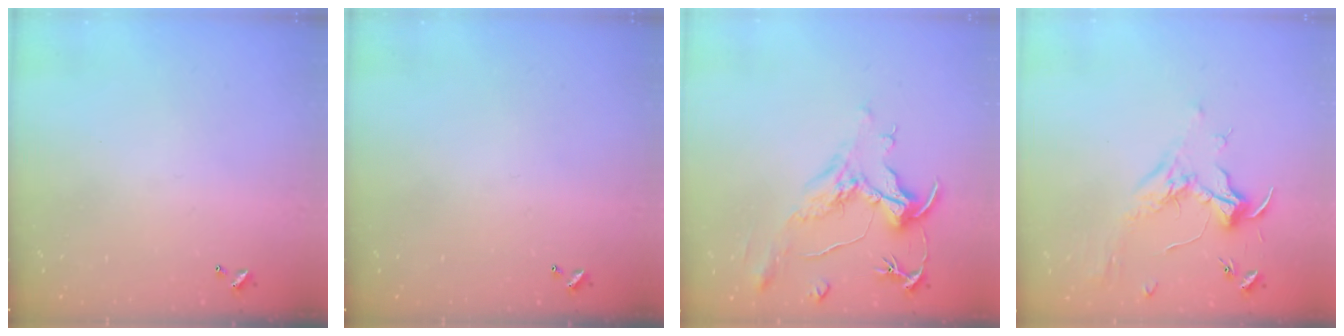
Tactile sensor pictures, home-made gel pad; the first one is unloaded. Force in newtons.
{"total": 0.0}
{"total": 2.2, "press": 1.7, "slide": 1.3}
{"total": 1.9, "press": 1.7, "slide": 0.7}